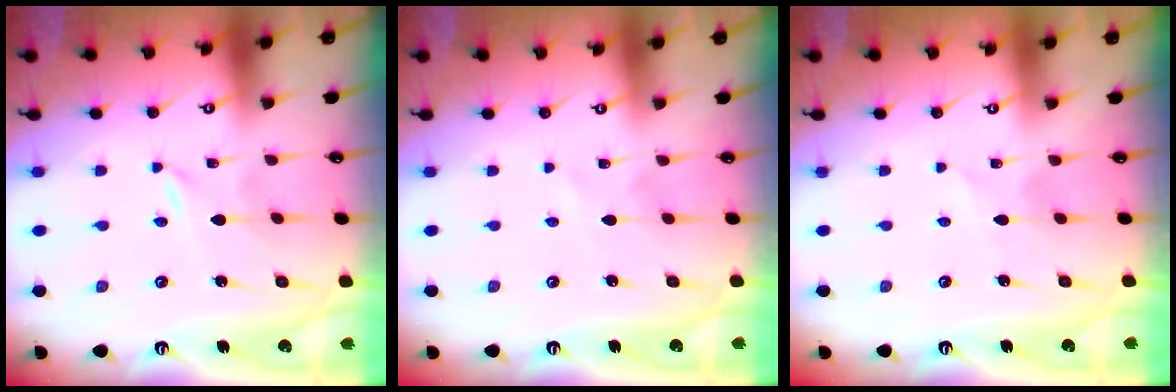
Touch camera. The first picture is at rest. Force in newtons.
{"total": 1.2, "press": 1.2, "slide": 0.2}
{"total": 1.4, "press": 1.4, "slide": 0.2}